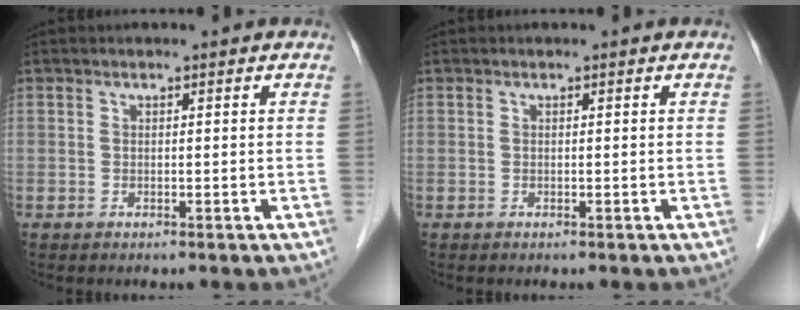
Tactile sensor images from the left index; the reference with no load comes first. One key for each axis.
{"total": 0.0}